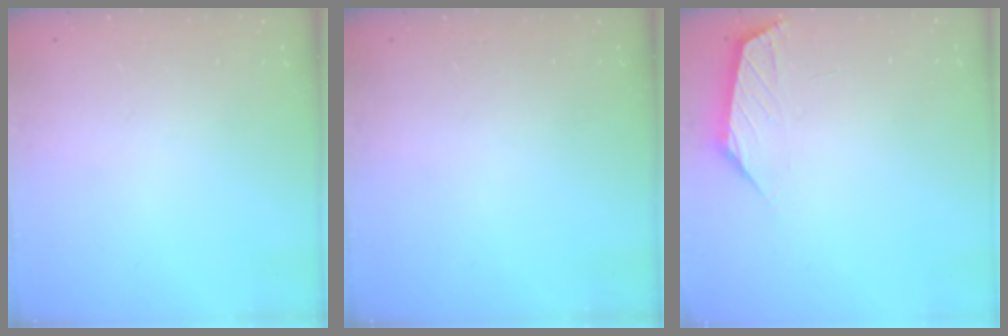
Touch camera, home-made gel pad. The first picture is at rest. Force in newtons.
{"total": 0.0}
{"total": 1.0, "press": 0.9, "slide": 0.4}